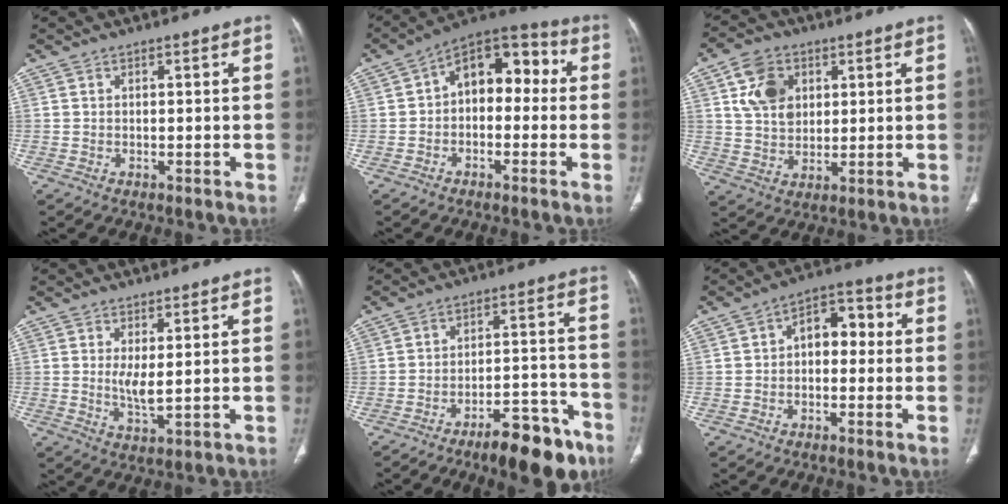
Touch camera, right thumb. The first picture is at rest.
{"total": 11.9, "force": [0.4, 7.8, 8.9], "torque": [-0.085, 0.047, -0.013]}
{"total": 9.7, "force": [3.3, 7.3, 5.4], "torque": [-0.074, -0.009, 0.065]}
{"total": 3.8, "force": [0.7, 0.8, 3.6], "torque": [-0.076, -0.018, 0.020]}
{"total": 13.5, "force": [-9.1, 4.4, 8.9], "torque": [-0.108, 0.071, -0.136]}
{"total": 7.7, "force": [0.1, 5.1, 5.8], "torque": [-0.056, 0.033, -0.011]}